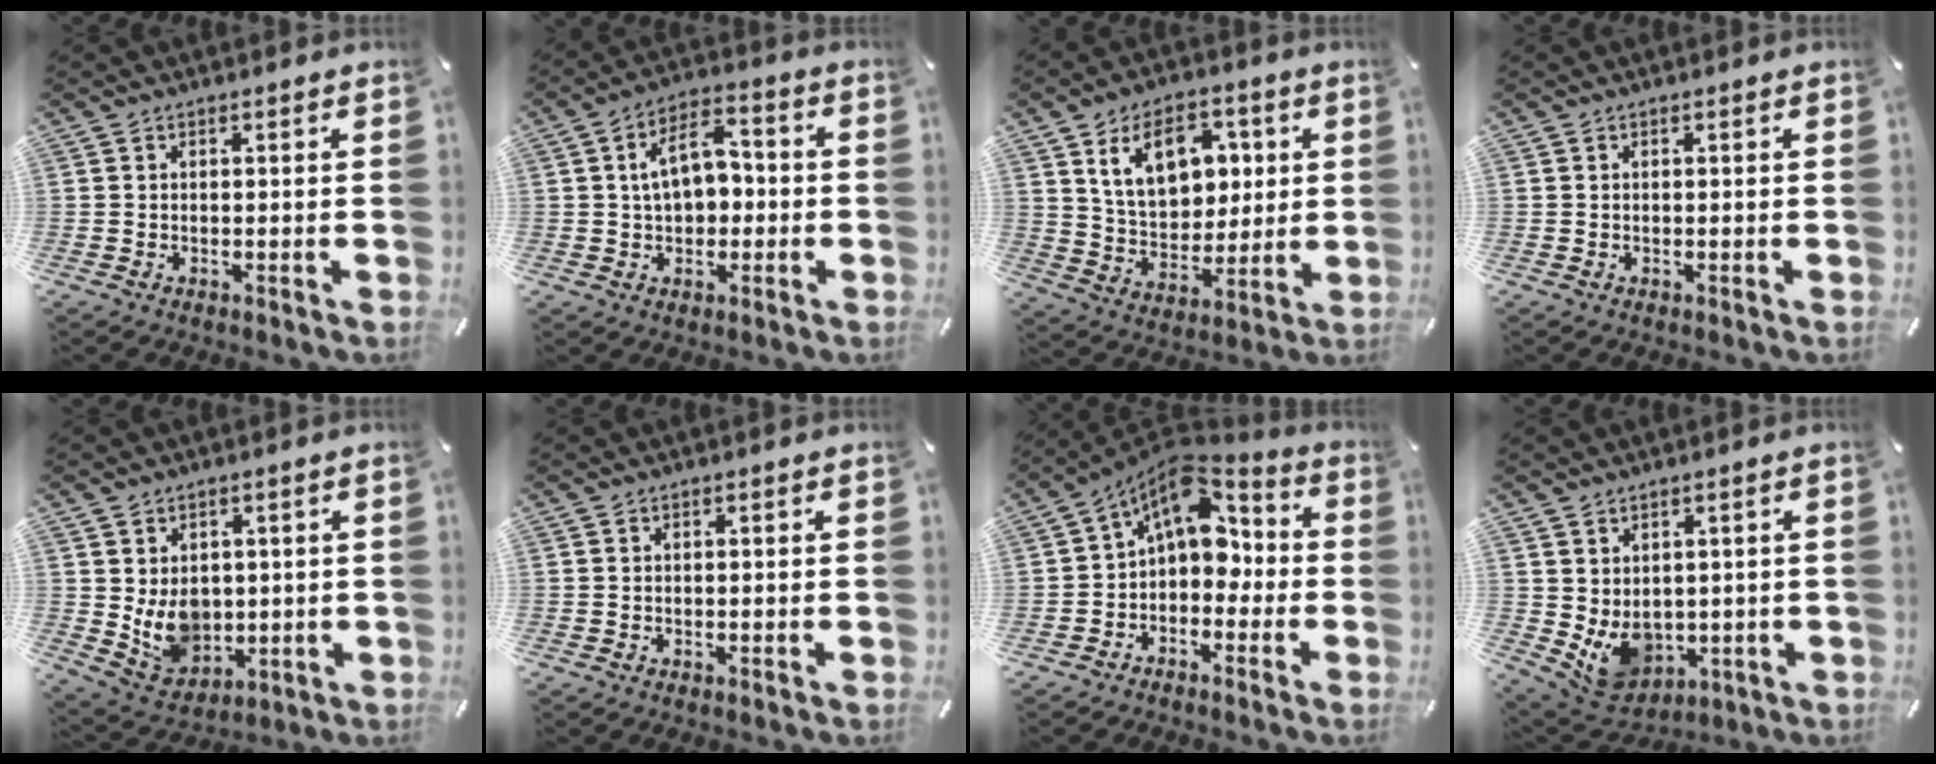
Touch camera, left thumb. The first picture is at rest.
{"total": 9.7, "force": [0.7, 6.7, 7.0], "torque": [-0.116, 0.009, 0.011]}
{"total": 14.5, "force": [5.7, 10.4, 8.3], "torque": [-0.141, -0.004, 0.108]}
{"total": 0.0}
{"total": 8.9, "force": [1.4, 7.7, 4.1], "torque": [-0.081, -0.021, 0.030]}
{"total": 0.0}
{"total": 11.5, "force": [4.1, 7.8, 7.5], "torque": [-0.127, -0.031, 0.075]}
{"total": 7.6, "force": [1.0, 6.7, 3.5], "torque": [-0.072, -0.027, 0.024]}